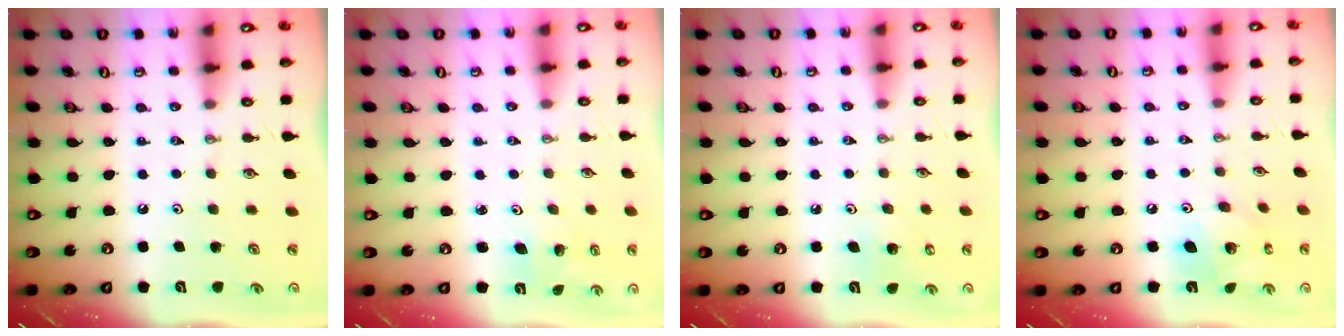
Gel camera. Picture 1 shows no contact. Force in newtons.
{"total": 2.5, "press": 2.5, "slide": 0.1}
{"total": 5.3, "press": 5.3, "slide": 0.5}
{"total": 10.1, "press": 10.1, "slide": 0.5}